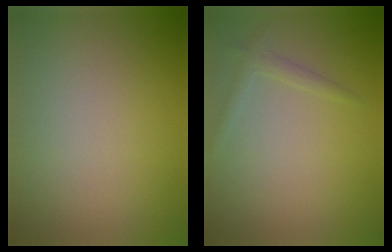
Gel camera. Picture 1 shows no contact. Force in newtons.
{"total": 1.2, "press": 1.2, "slide": 0.1}